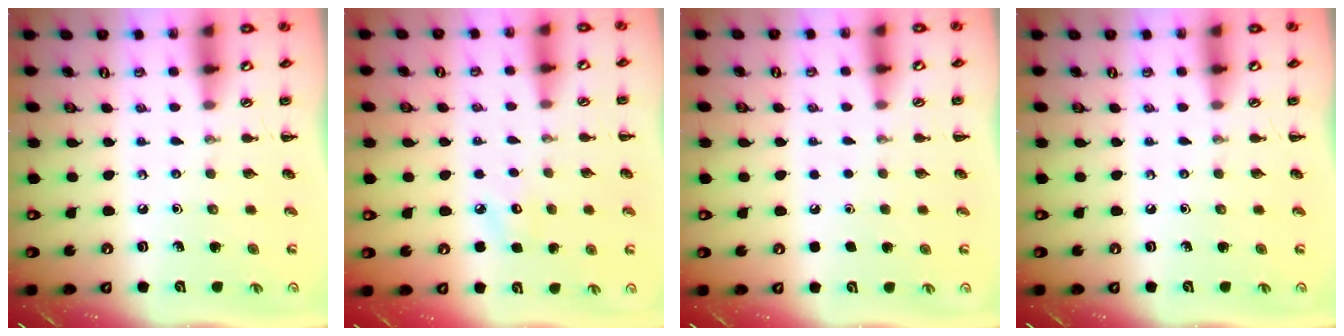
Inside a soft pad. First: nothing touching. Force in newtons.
{"total": 5.4, "press": 5.2, "slide": 1.5}
{"total": 1.6, "press": 1.6, "slide": 0.1}
{"total": 0.0}